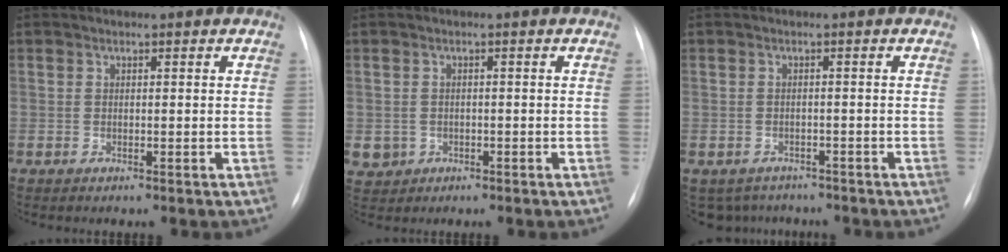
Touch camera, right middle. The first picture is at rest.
{"total": 3.3, "force": [-1.0, 3.1, 0.5], "torque": [-0.009, 0.003, -0.010]}
{"total": 4.9, "force": [-4.1, 2.6, 0.1], "torque": [0.000, 0.003, -0.054]}